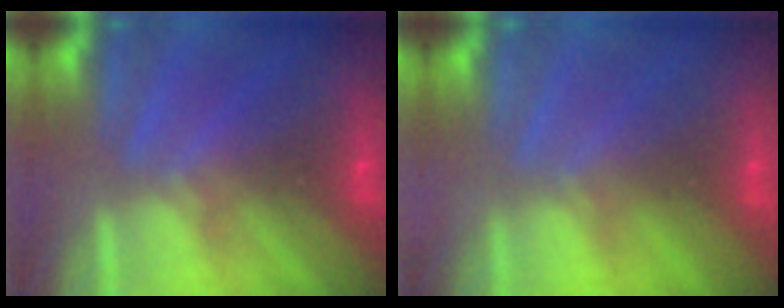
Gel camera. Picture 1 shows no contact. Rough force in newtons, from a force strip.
{"total": 2.4}